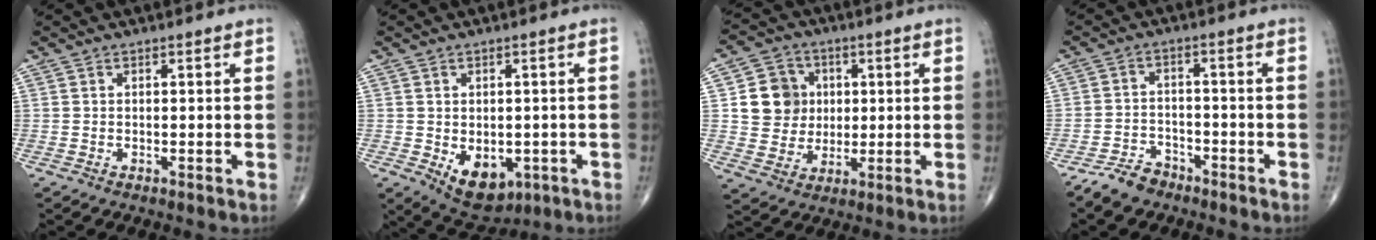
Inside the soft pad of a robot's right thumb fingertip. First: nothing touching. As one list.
[{"total": 9.1, "force": [-2.8, 6.0, 6.3], "torque": [-0.069, -0.003, -0.025]}, {"total": 9.9, "force": [1.6, 9.0, 3.6], "torque": [-0.026, 0.000, 0.029]}, {"total": 5.5, "force": [-4.4, 2.9, 1.4], "torque": [-0.018, 0.020, -0.085]}]